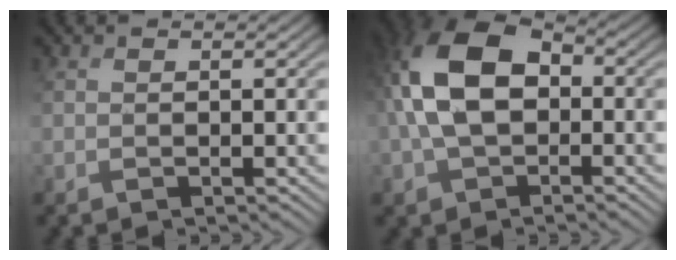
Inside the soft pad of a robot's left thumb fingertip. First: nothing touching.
{"total": 11.1, "force": [-0.3, 7.0, 8.7], "torque": [-0.203, 0.012, -0.016]}